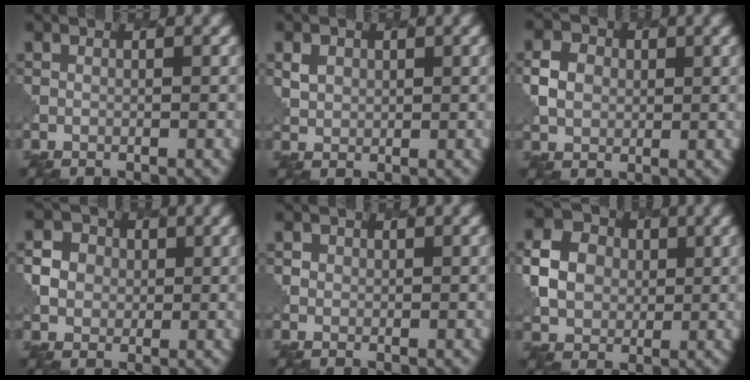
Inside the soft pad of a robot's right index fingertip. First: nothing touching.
{"total": 1.6, "force": [0.9, 1.3, 0.1], "torque": [-0.008, 0.001, 0.015]}
{"total": 2.5, "force": [0.5, 2.3, 0.9], "torque": [-0.020, 0.003, 0.007]}
{"total": 4.0, "force": [1.3, 3.6, 1.1], "torque": [-0.018, 0.016, 0.021]}
{"total": 1.2, "force": [0.6, 1.0, -0.2], "torque": [0.006, -0.001, 0.003]}
{"total": 4.8, "force": [0.6, 4.3, 2.1], "torque": [-0.043, 0.011, 0.007]}